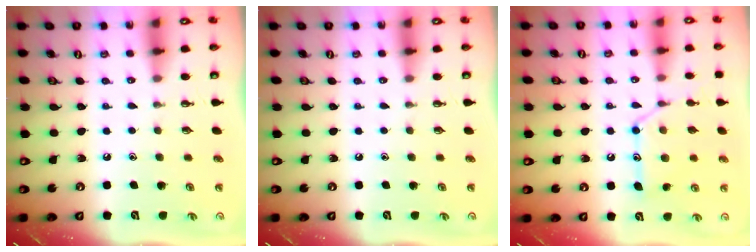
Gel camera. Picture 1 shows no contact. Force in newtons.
{"total": 0.0}
{"total": 13.6, "press": 13.6, "slide": 1.1}